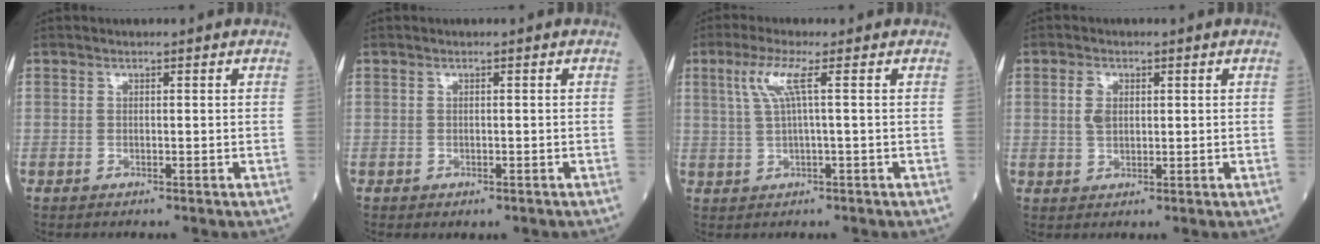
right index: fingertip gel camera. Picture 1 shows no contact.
{"total": 0.7, "force": [-0.4, 0.5, 0.4], "torque": [-0.006, 0.000, -0.002]}
{"total": 4.5, "force": [1.4, -0.3, 4.2], "torque": [-0.095, 0.013, 0.032]}
{"total": 2.9, "force": [0.7, 1.8, 2.2], "torque": [-0.046, 0.004, 0.014]}